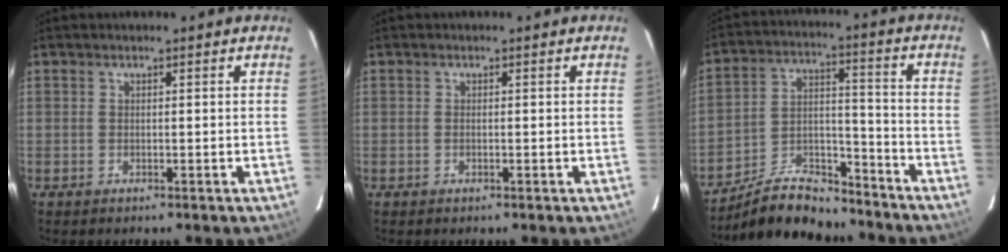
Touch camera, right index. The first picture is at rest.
{"total": 0.0}
{"total": 13.8, "force": [-11.6, 5.3, 5.2], "torque": [-0.107, 0.034, -0.188]}